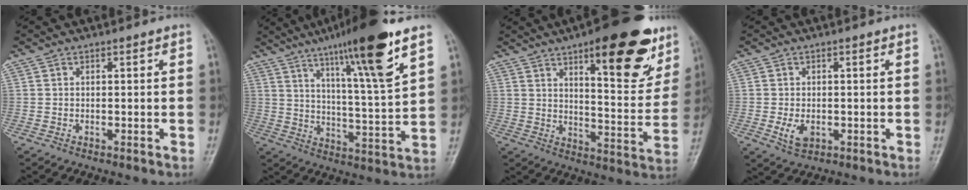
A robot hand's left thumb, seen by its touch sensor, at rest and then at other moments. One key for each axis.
{"total": 17.4, "fx": 10.6, "fy": 1.4, "fz": 13.7, "tx": -0.211, "ty": -0.051, "tz": 0.169}
{"total": 21.3, "fx": 11.9, "fy": 7.2, "fz": 16.0, "tx": -0.171, "ty": -0.052, "tz": 0.169}
{"total": 3.8, "fx": -0.8, "fy": 2.5, "fz": 2.7, "tx": -0.048, "ty": -0.005, "tz": -0.009}